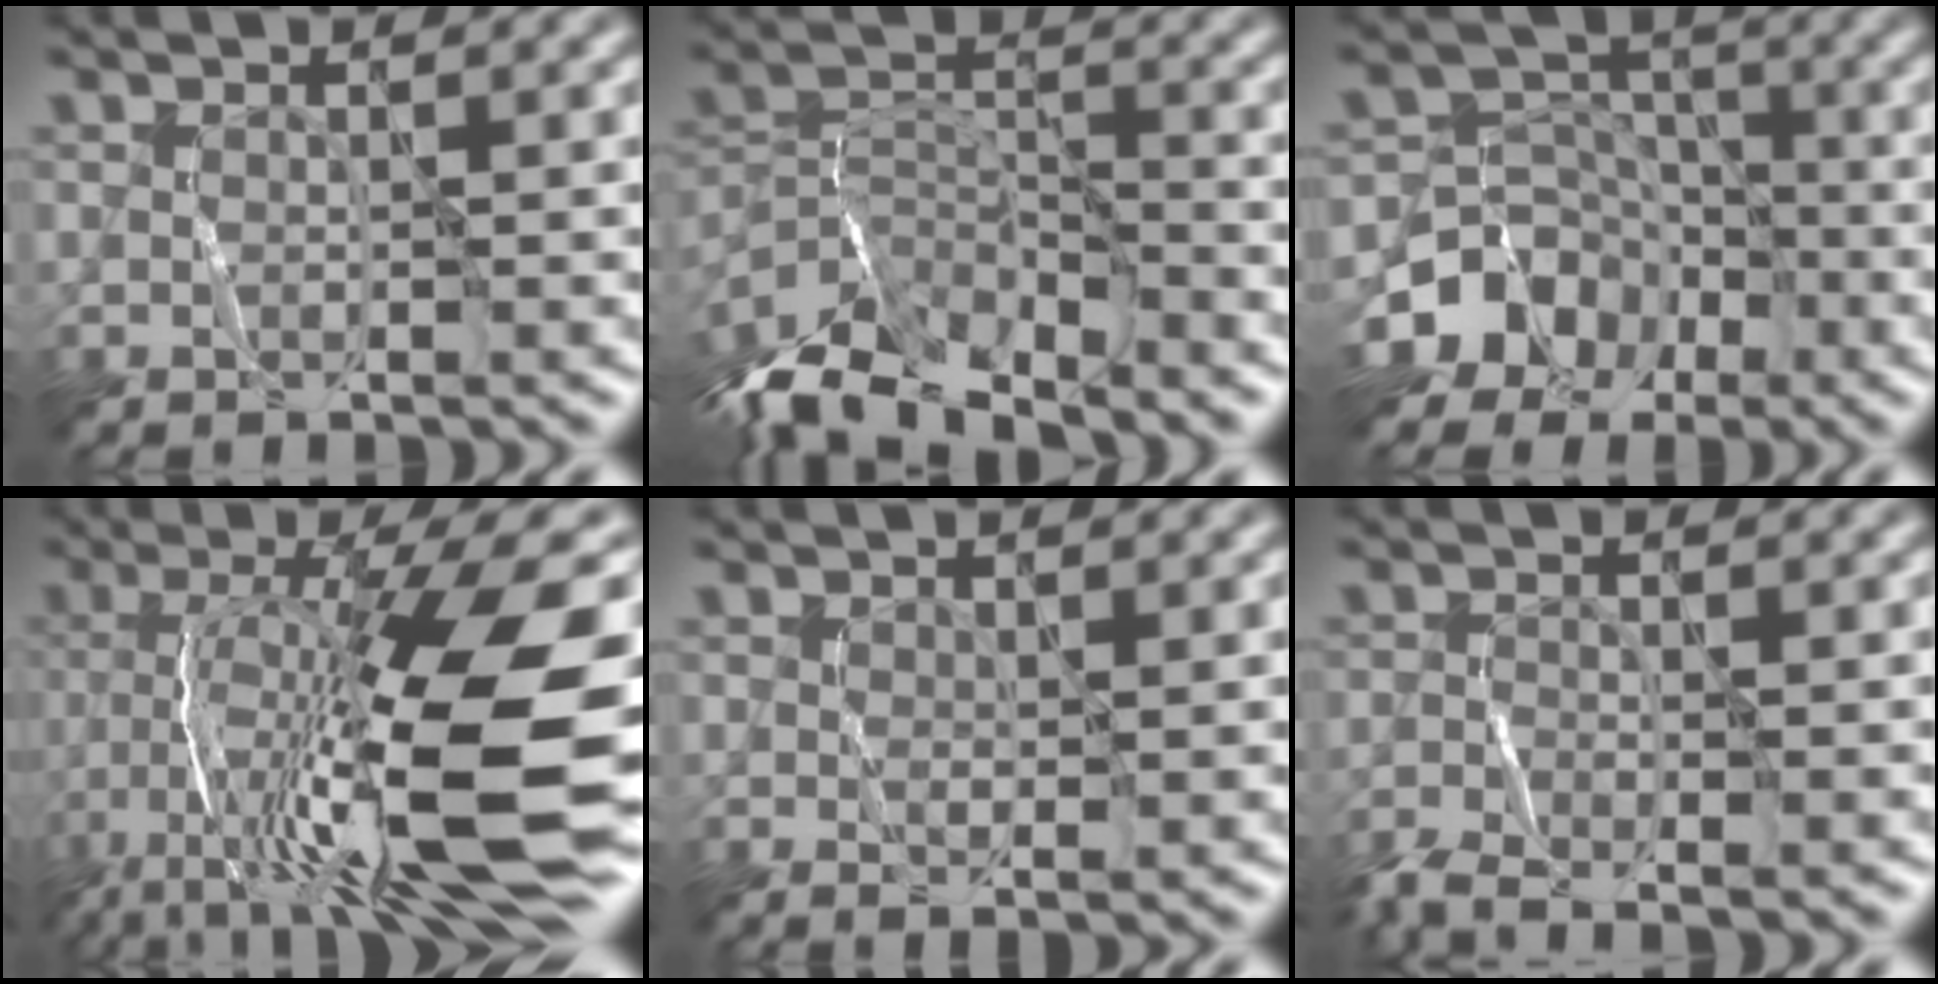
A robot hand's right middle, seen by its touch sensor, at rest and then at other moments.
{"total": 9.6, "force": [-7.9, 3.4, 4.3], "torque": [-0.089, -0.009, -0.147]}
{"total": 9.6, "force": [-5.6, 7.6, 1.7], "torque": [-0.014, -0.015, -0.107]}
{"total": 15.6, "force": [-5.2, 3.4, 14.3], "torque": [-0.246, 0.005, -0.078]}
{"total": 1.0, "force": [0.4, 0.4, 0.9], "torque": [-0.019, -0.006, 0.015]}
{"total": 3.3, "force": [-2.6, 0.6, 1.9], "torque": [-0.044, -0.007, -0.056]}